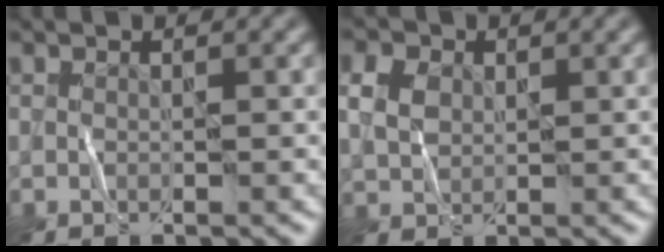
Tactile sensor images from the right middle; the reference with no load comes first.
{"total": 2.5, "force": [1.0, 2.0, 1.1], "torque": [-0.040, 0.007, 0.020]}